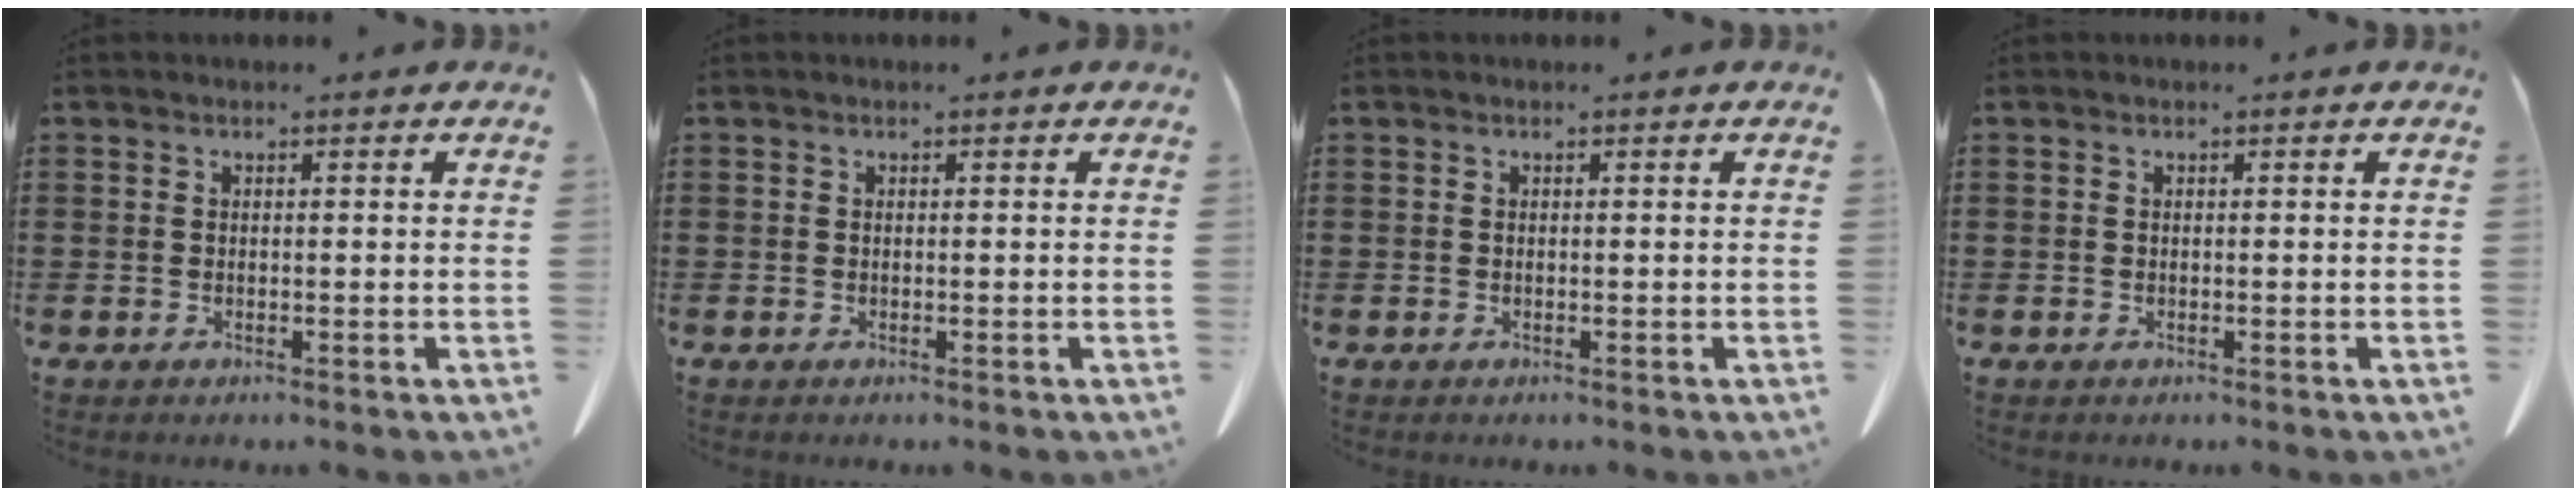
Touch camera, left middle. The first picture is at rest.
{"total": 0.0}
{"total": 0.0}
{"total": 0.0}